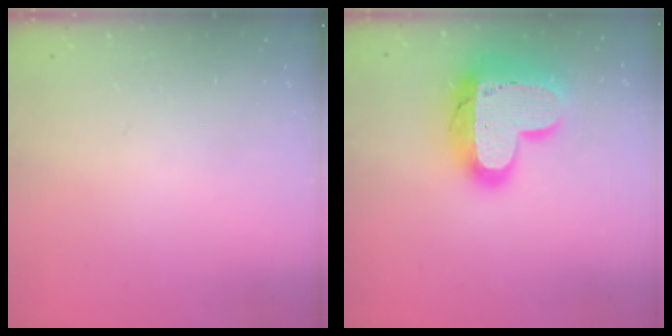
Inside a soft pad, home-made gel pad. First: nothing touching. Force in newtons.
{"total": 20.4, "press": 20.3, "slide": 1.6}